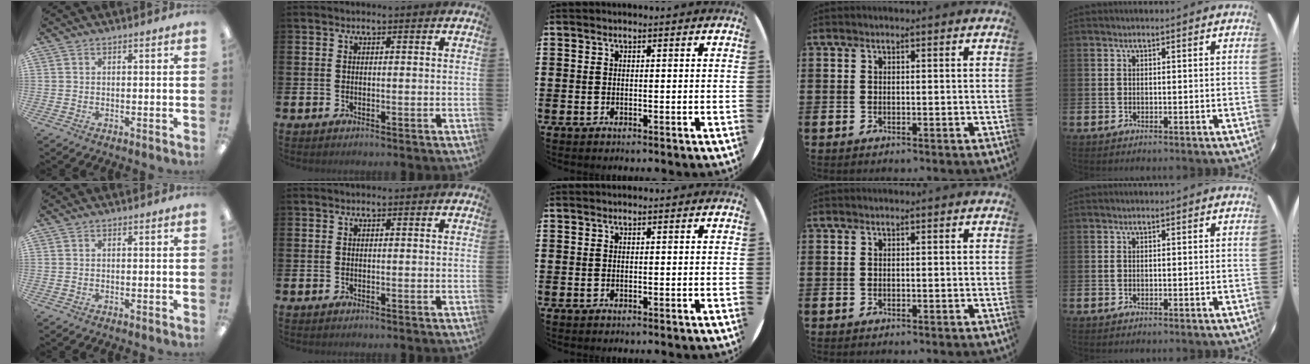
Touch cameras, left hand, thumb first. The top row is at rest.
{}